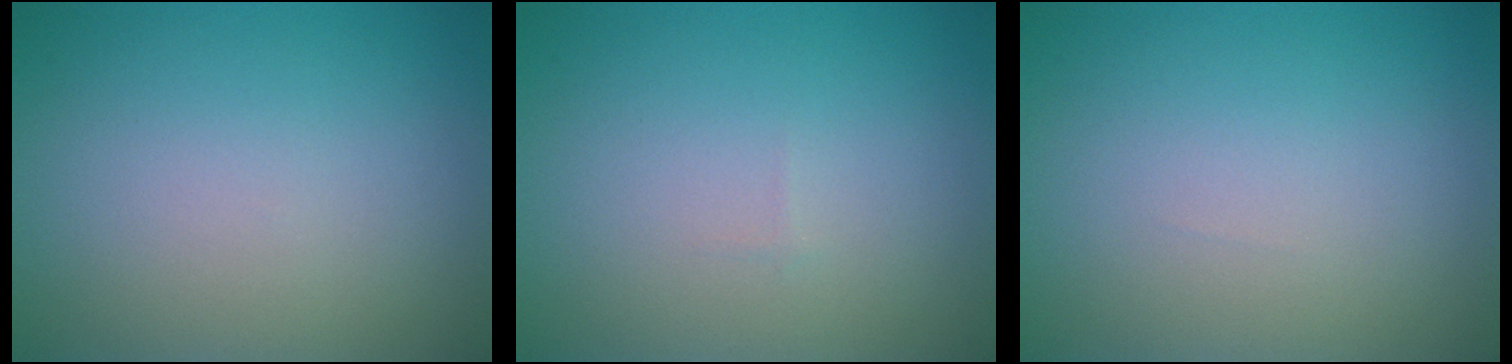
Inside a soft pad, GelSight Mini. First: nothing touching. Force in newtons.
{"total": 0.0}
{"total": 0.0}